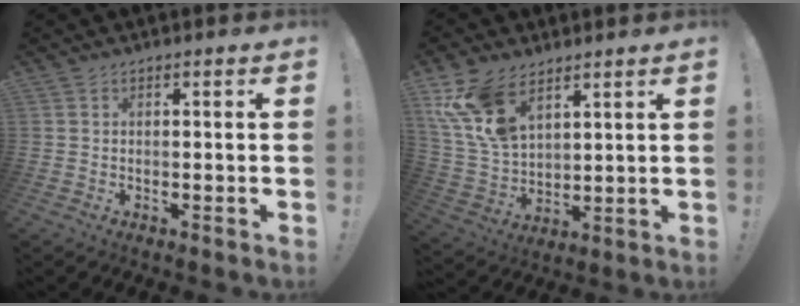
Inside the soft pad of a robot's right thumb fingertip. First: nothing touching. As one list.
[{"total": 14.6, "force": [8.7, 8.2, 8.4], "torque": [-0.177, -0.041, 0.169]}]